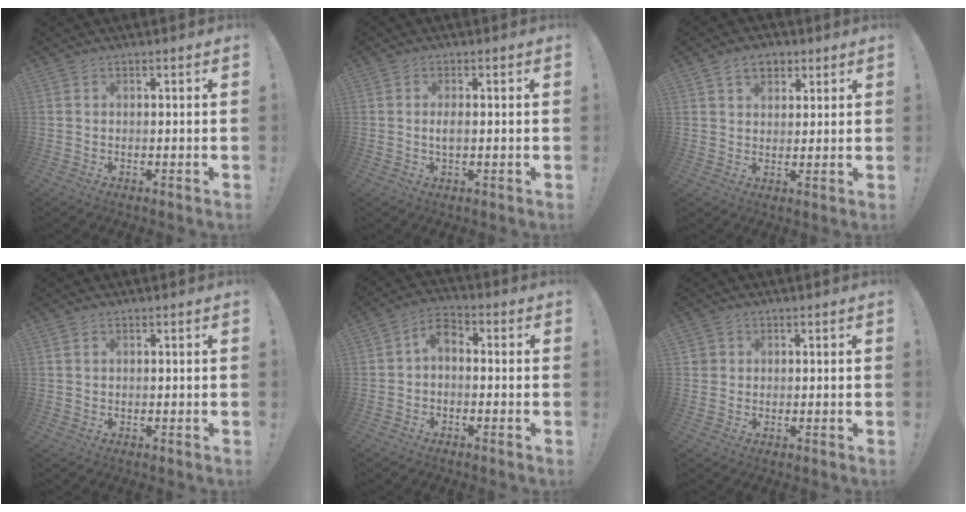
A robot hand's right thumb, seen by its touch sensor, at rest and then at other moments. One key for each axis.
{"total": 2.2, "fx": -0.2, "fy": 0.8, "fz": 2.1, "tx": -0.033, "ty": 0.000, "tz": -0.006}
{"total": 6.0, "fx": 3.3, "fy": 4.1, "fz": 3.0, "tx": -0.039, "ty": -0.006, "tz": 0.058}
{"total": 0.7, "fx": 0.4, "fy": 0.4, "fz": 0.4, "tx": -0.001, "ty": -0.002, "tz": 0.007}
{"total": 4.7, "fx": -0.7, "fy": 3.0, "fz": 3.6, "tx": -0.074, "ty": 0.010, "tz": -0.013}
{"total": 1.8, "fx": 0.7, "fy": 1.6, "fz": 0.2, "tx": 0.001, "ty": -0.002, "tz": 0.012}